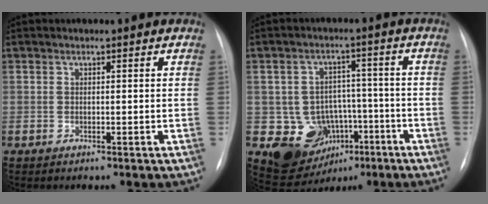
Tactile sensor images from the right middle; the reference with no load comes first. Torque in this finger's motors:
{"motor_torque": [0.65, -0.62, 0.18, 0.04]}